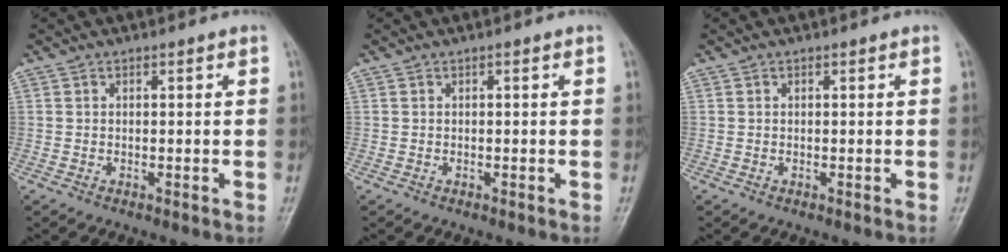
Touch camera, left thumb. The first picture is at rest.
{"total": 0.0}
{"total": 0.0}